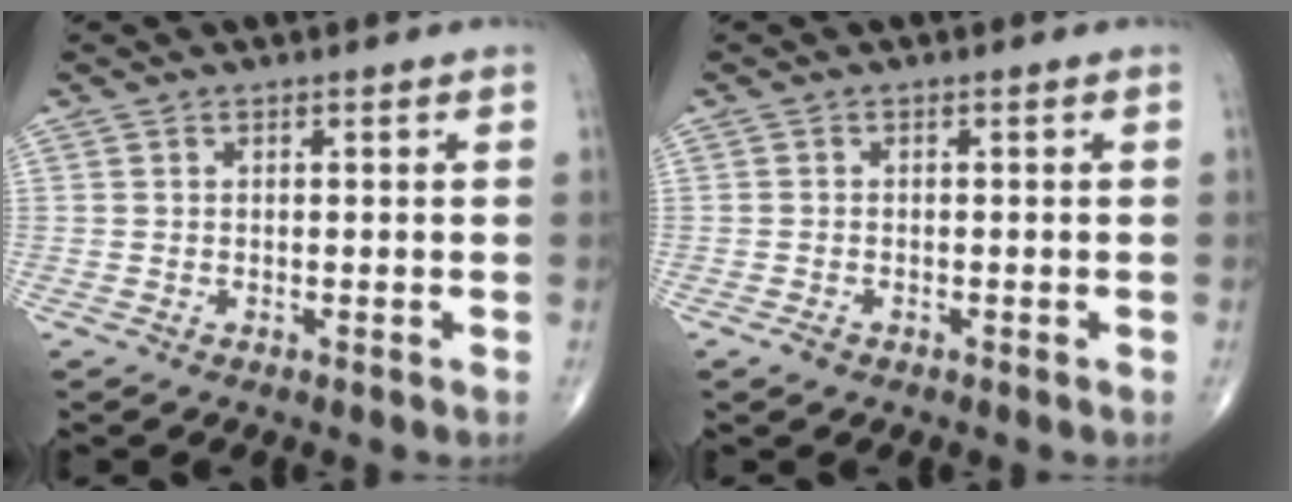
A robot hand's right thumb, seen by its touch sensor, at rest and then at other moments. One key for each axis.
{"total": 1.2, "fx": -0.8, "fy": 0.7, "fz": 0.5, "tx": -0.011, "ty": 0.003, "tz": -0.015}